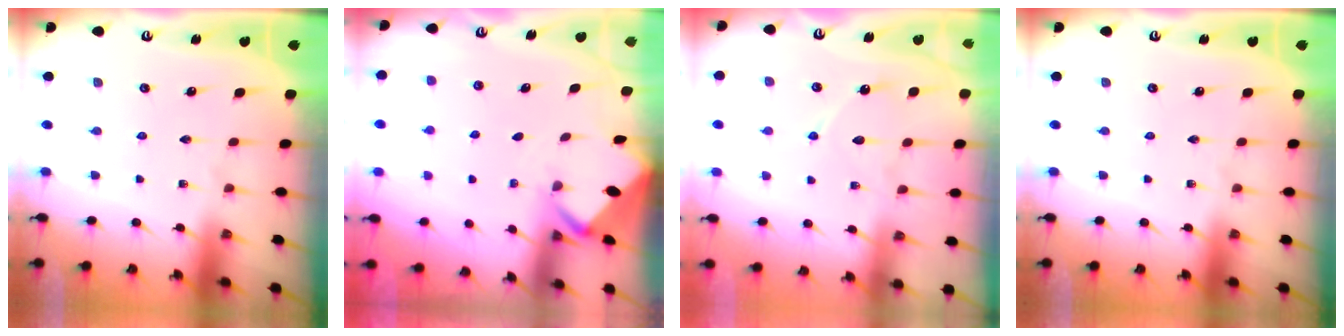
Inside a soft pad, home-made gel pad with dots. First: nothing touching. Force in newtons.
{"total": 2.0, "press": 2.0, "slide": 0.2}
{"total": 7.8, "press": 7.7, "slide": 0.7}
{"total": 0.0}